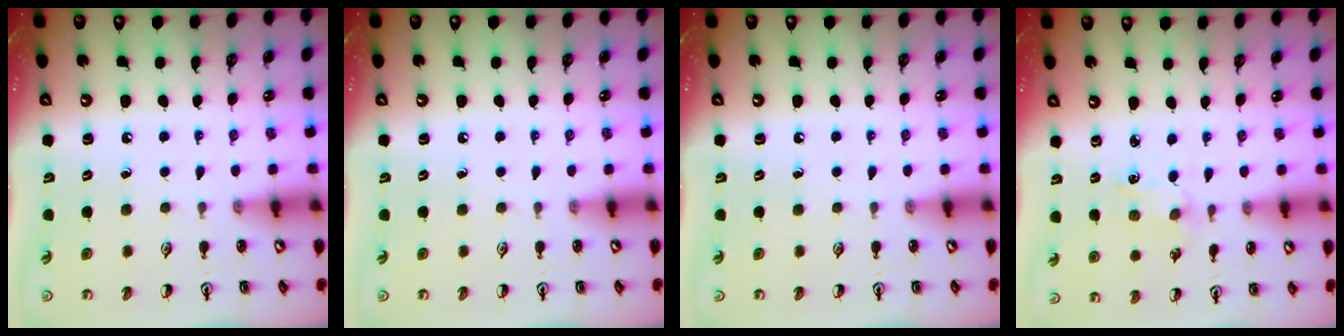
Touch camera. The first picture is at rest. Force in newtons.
{"total": 0.0}
{"total": 0.0}
{"total": 1.0, "press": 0.9, "slide": 0.2}